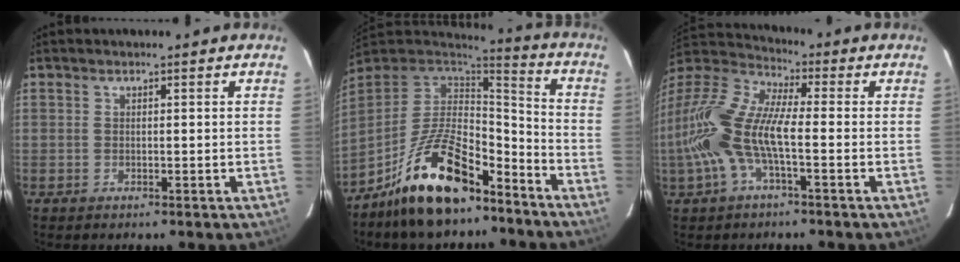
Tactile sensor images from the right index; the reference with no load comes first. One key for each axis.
{"total": 19.7, "fx": -12.9, "fy": 8.2, "fz": 12.5, "tx": -0.248, "ty": 0.005, "tz": -0.221}
{"total": 16.8, "fx": -3.7, "fy": 5.6, "fz": 15.5, "tx": -0.310, "ty": -0.004, "tz": -0.081}